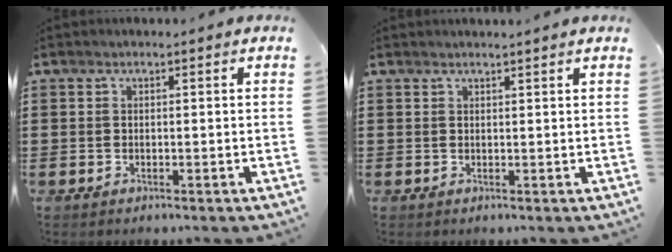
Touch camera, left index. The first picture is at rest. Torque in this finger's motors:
{"motor_torque": [0.61, -1.53, 0.15, 0.03]}